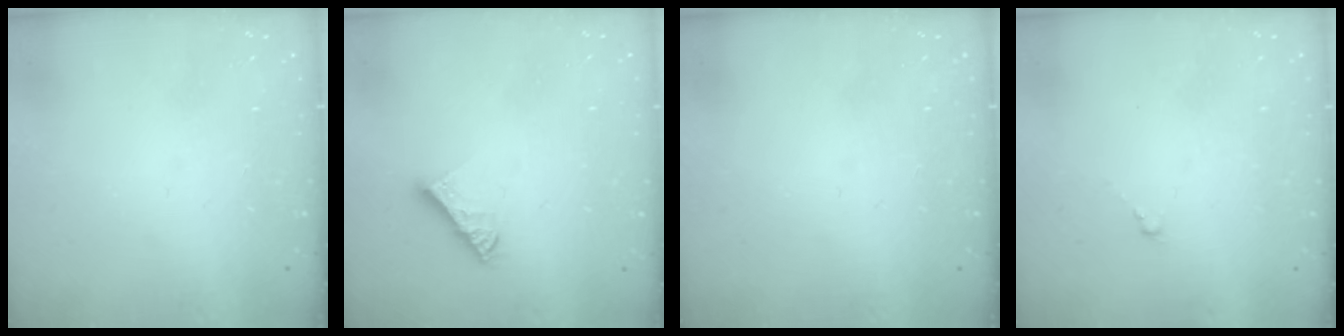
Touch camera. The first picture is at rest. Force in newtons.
{"total": 5.7, "press": 5.7, "slide": 0.4}
{"total": 0.0}
{"total": 0.0}